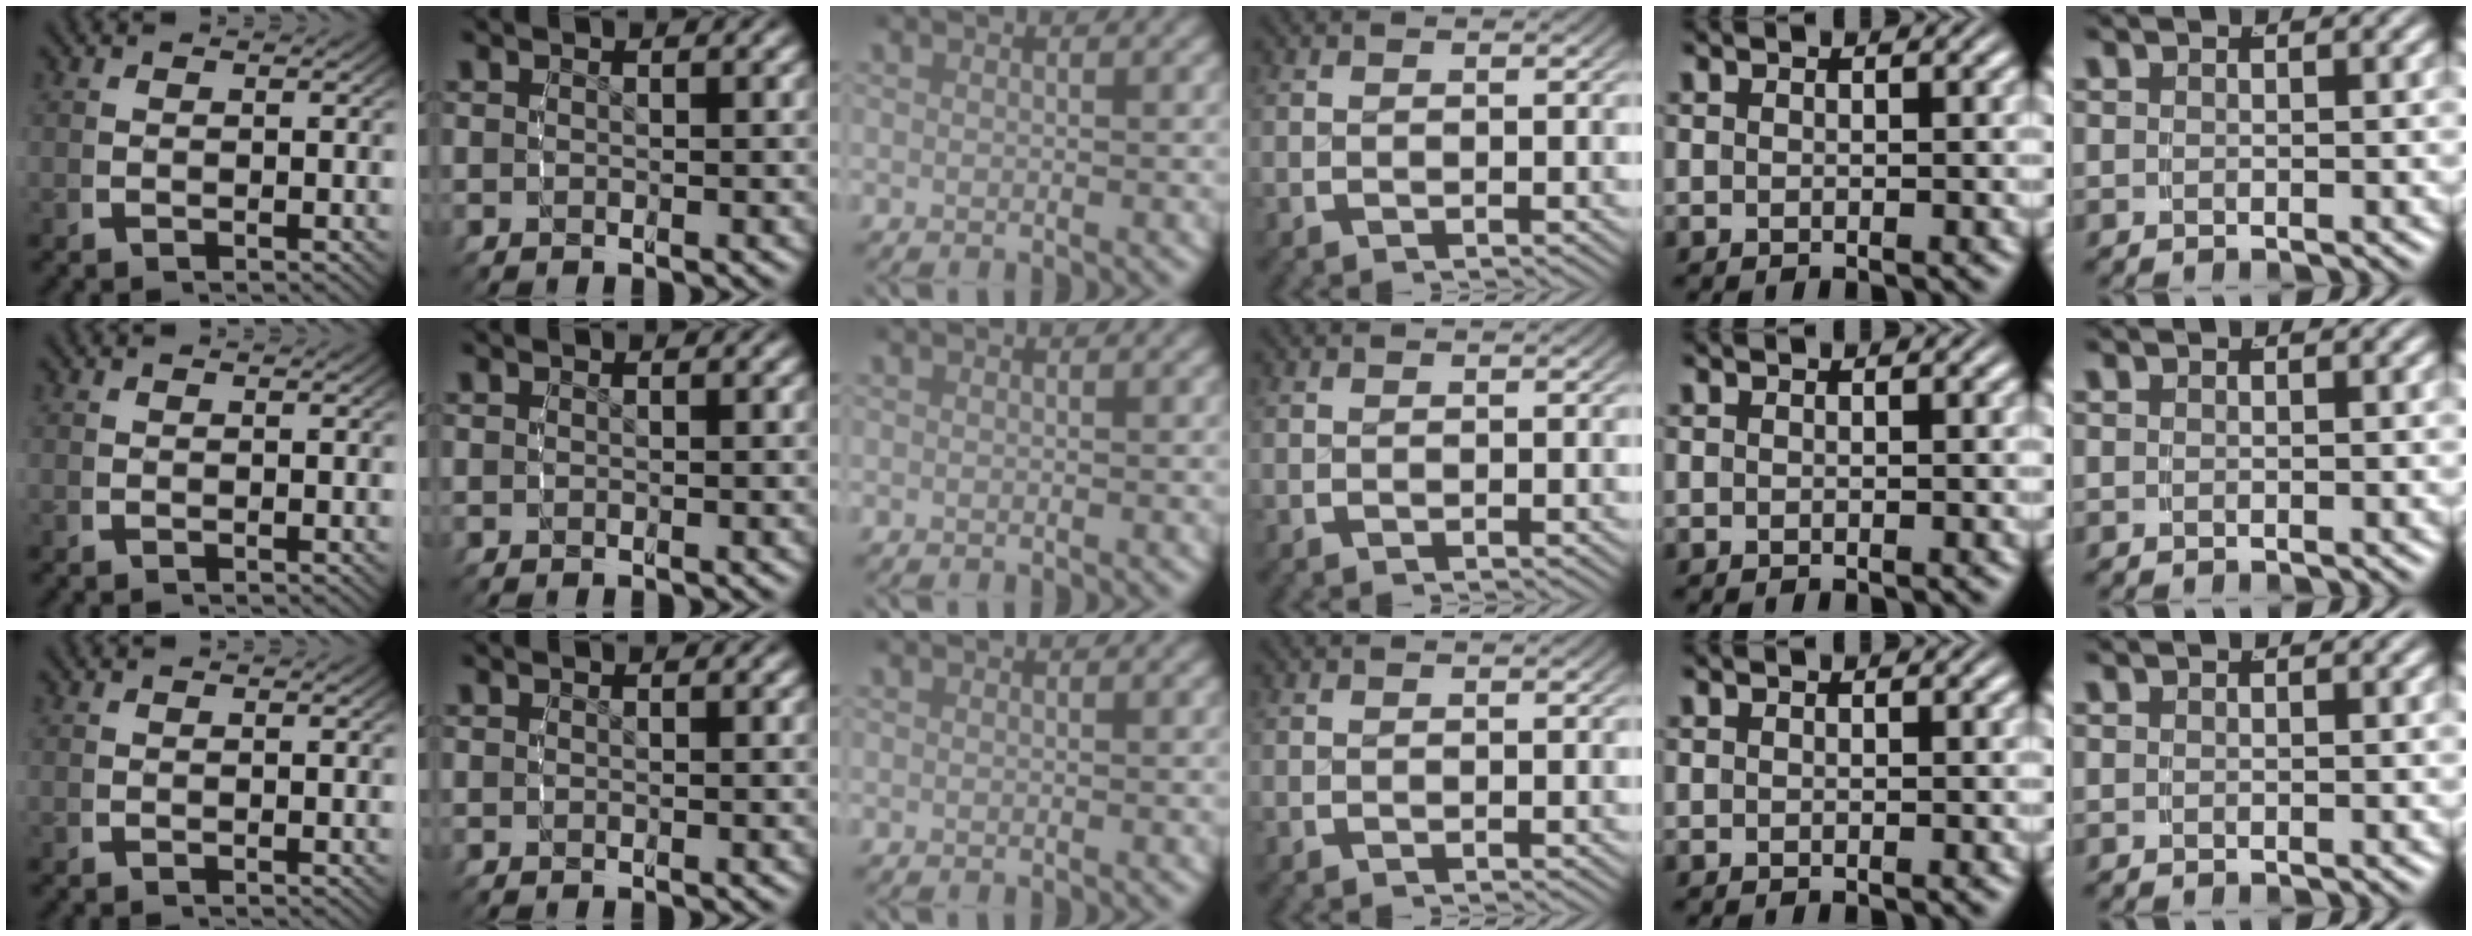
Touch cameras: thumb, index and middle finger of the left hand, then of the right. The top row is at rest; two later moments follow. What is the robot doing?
{"motion": "reach", "object": "shoes"}